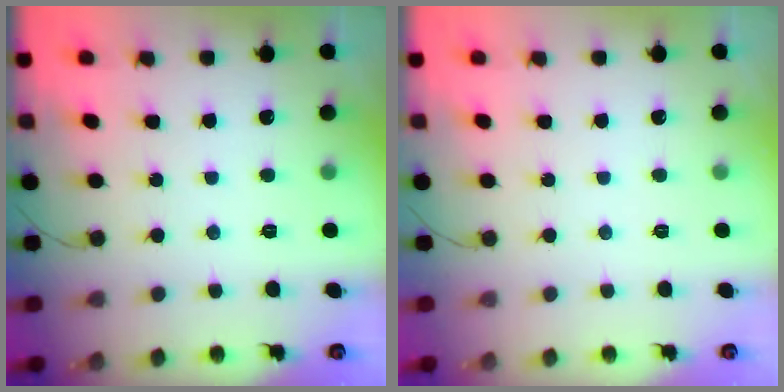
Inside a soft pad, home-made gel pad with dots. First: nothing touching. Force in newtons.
{"total": 0.0}